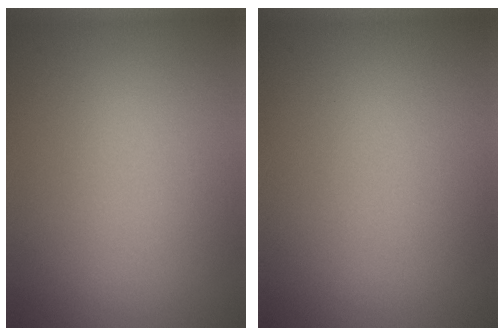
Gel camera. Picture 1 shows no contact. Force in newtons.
{"total": 0.0}